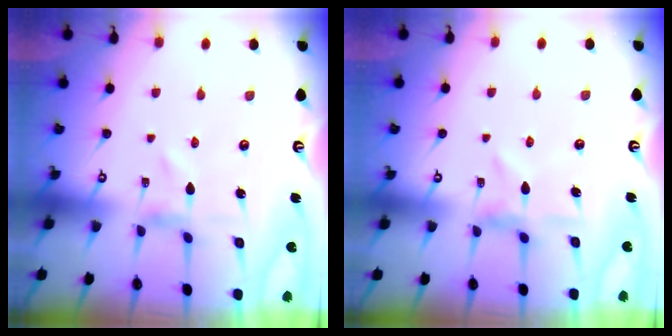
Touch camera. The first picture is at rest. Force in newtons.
{"total": 6.2, "press": 6.2, "slide": 0.5}